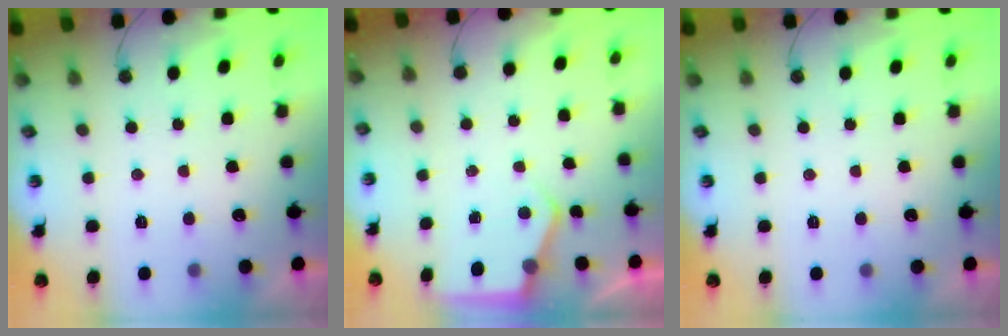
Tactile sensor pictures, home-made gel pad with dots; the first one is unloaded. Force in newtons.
{"total": 5.2, "press": 5.2, "slide": 0.5}
{"total": 0.0}